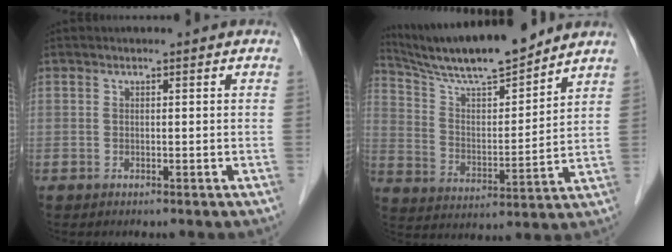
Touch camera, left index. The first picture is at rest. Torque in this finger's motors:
{"motor_torque": [0.41, -0.47, 0.26, 0.06]}